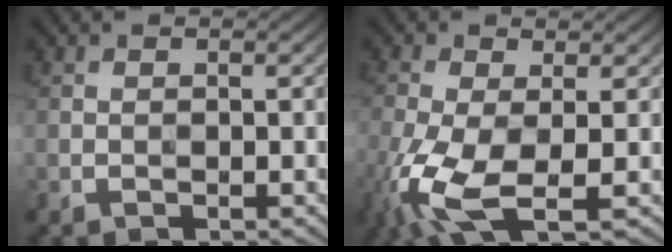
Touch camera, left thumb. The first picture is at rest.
{"total": 9.1, "force": [-3.4, 3.4, 7.7], "torque": [-0.194, -0.022, -0.068]}